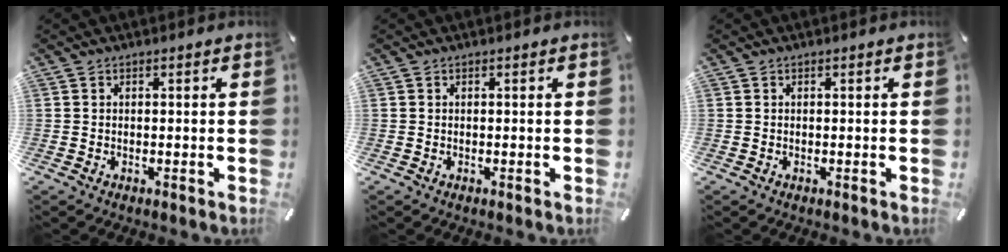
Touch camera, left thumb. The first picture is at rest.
{"total": 0.0}
{"total": 0.0}